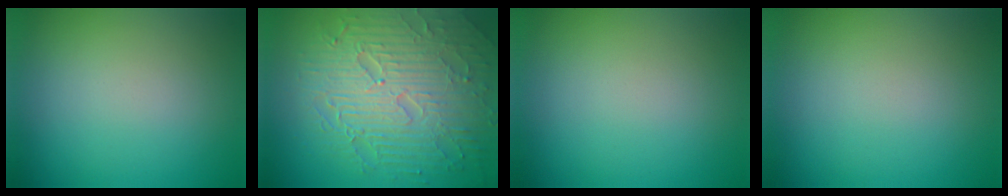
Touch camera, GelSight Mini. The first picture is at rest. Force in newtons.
{"total": 9.7, "press": 6.5, "slide": 7.2}
{"total": 0.0}
{"total": 0.0}